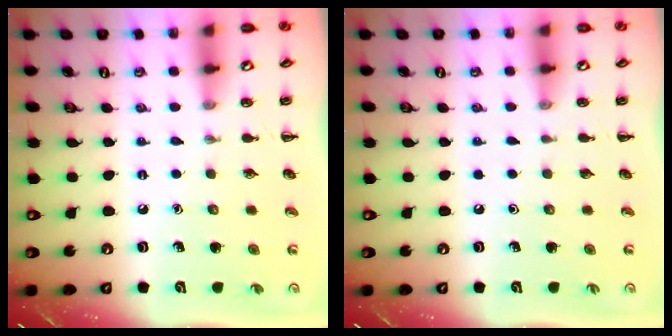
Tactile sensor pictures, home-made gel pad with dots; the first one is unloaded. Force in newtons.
{"total": 0.0}